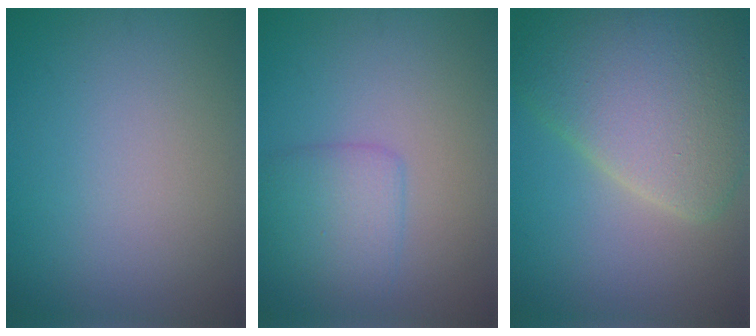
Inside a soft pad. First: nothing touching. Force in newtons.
{"total": 2.8, "press": 2.8, "slide": 0.2}
{"total": 8.7, "press": 8.6, "slide": 0.7}